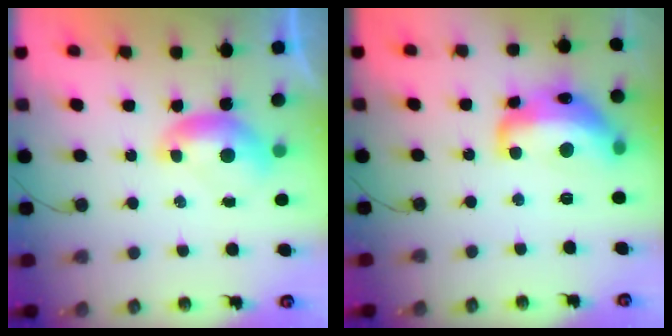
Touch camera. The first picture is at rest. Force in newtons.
{"total": 11.0, "press": 10.9, "slide": 0.9}